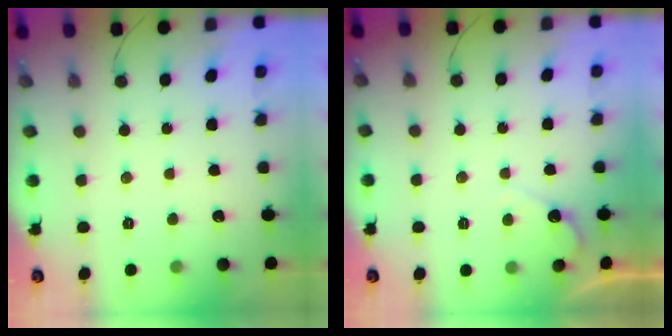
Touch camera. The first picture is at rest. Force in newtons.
{"total": 4.3, "press": 4.3, "slide": 0.3}